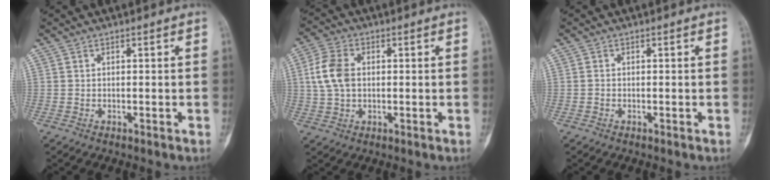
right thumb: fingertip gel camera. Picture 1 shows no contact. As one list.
[{"total": 7.8, "force": [0.9, 5.2, 5.7], "torque": [-0.117, 0.010, 0.017]}, {"total": 0.5, "force": [-0.2, 0.4, 0.3], "torque": [-0.005, 0.001, -0.006]}]